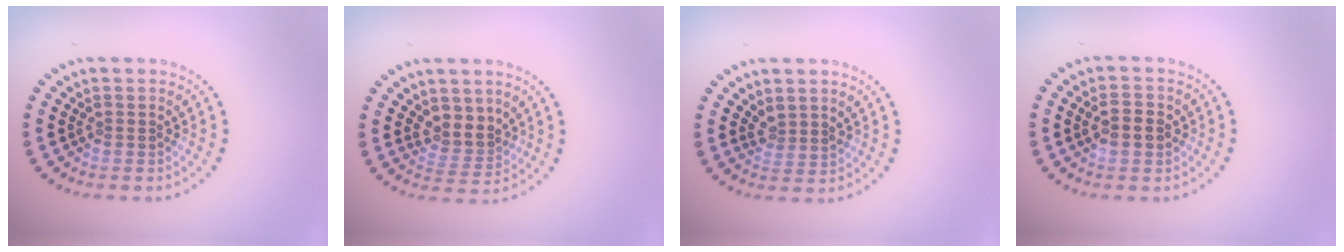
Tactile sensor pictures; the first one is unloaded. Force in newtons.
{"total": 2.8, "press": 2.3, "slide": 1.6}
{"total": 1.4, "press": 1.1, "slide": 0.9}
{"total": 2.2, "press": 2.2, "slide": 0.1}